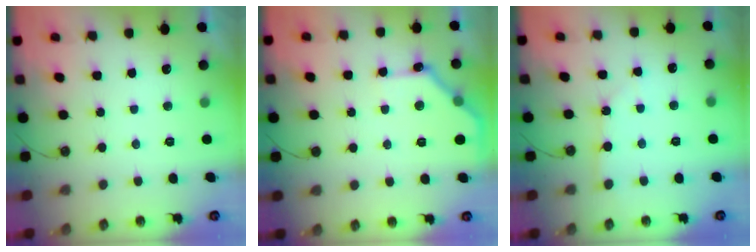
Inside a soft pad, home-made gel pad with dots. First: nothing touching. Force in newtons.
{"total": 11.7, "press": 11.7, "slide": 0.2}
{"total": 2.1, "press": 2.1, "slide": 0.2}